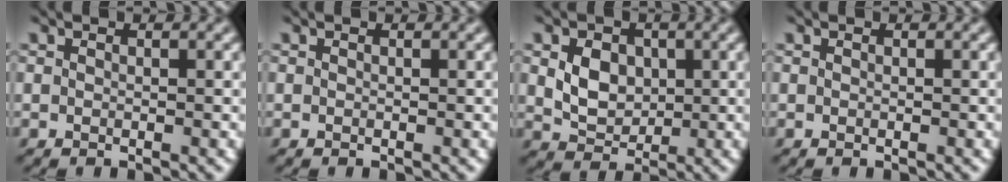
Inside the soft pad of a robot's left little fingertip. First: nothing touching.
{"total": 0.0}
{"total": 3.8, "force": [0.4, 2.9, 2.4], "torque": [-0.054, -0.003, 0.006]}
{"total": 0.0}